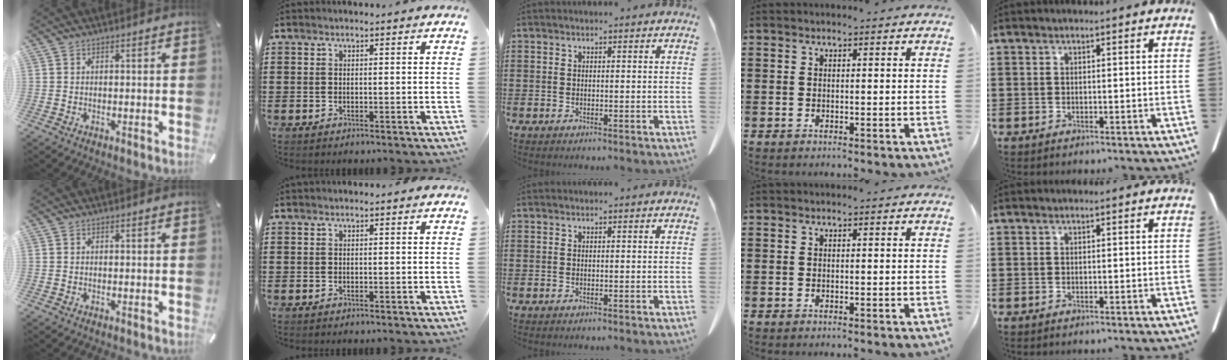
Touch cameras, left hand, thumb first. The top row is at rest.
{}